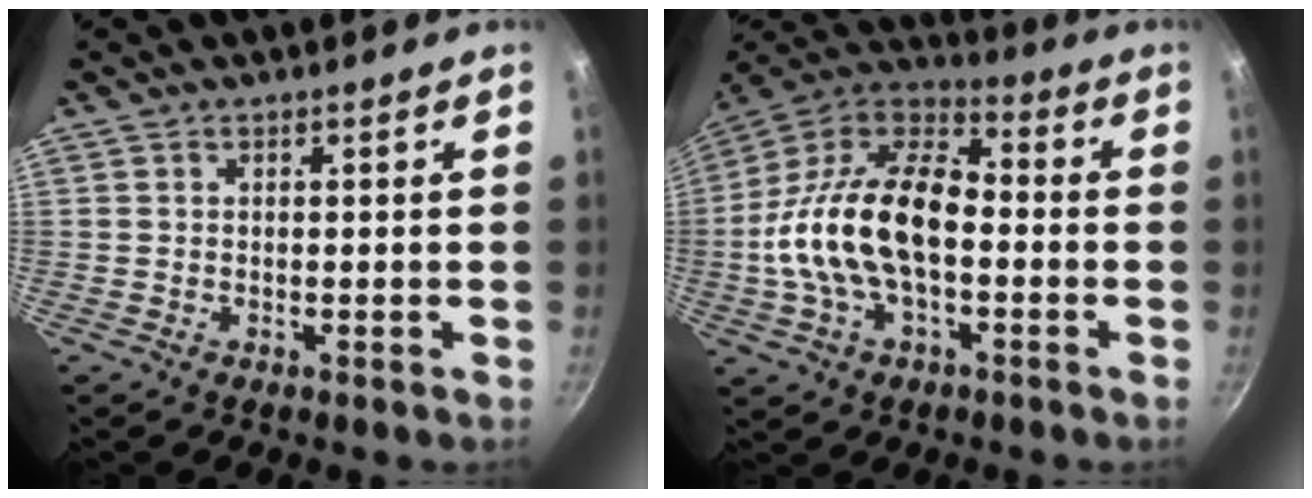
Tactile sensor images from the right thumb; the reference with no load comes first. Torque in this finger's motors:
{"motor_torque": [-0.32, 1.64, 1.54, -0.95, 0.25]}